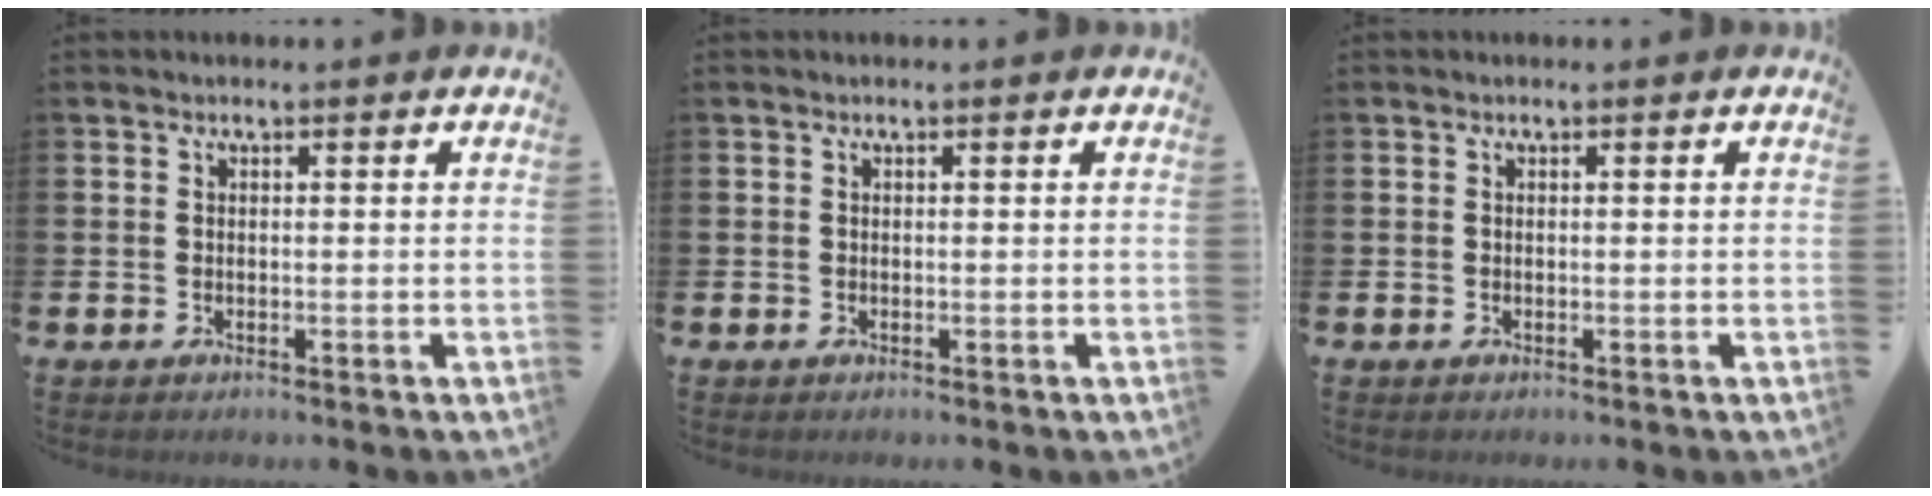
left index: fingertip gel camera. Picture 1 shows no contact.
{"total": 0.0}
{"total": 0.0}